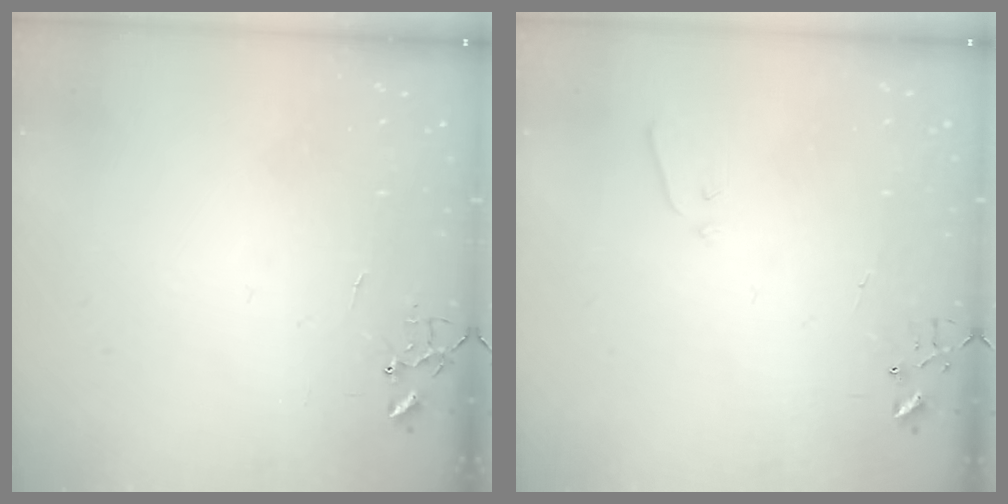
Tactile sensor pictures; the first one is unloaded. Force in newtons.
{"total": 3.3, "press": 3.2, "slide": 0.5}